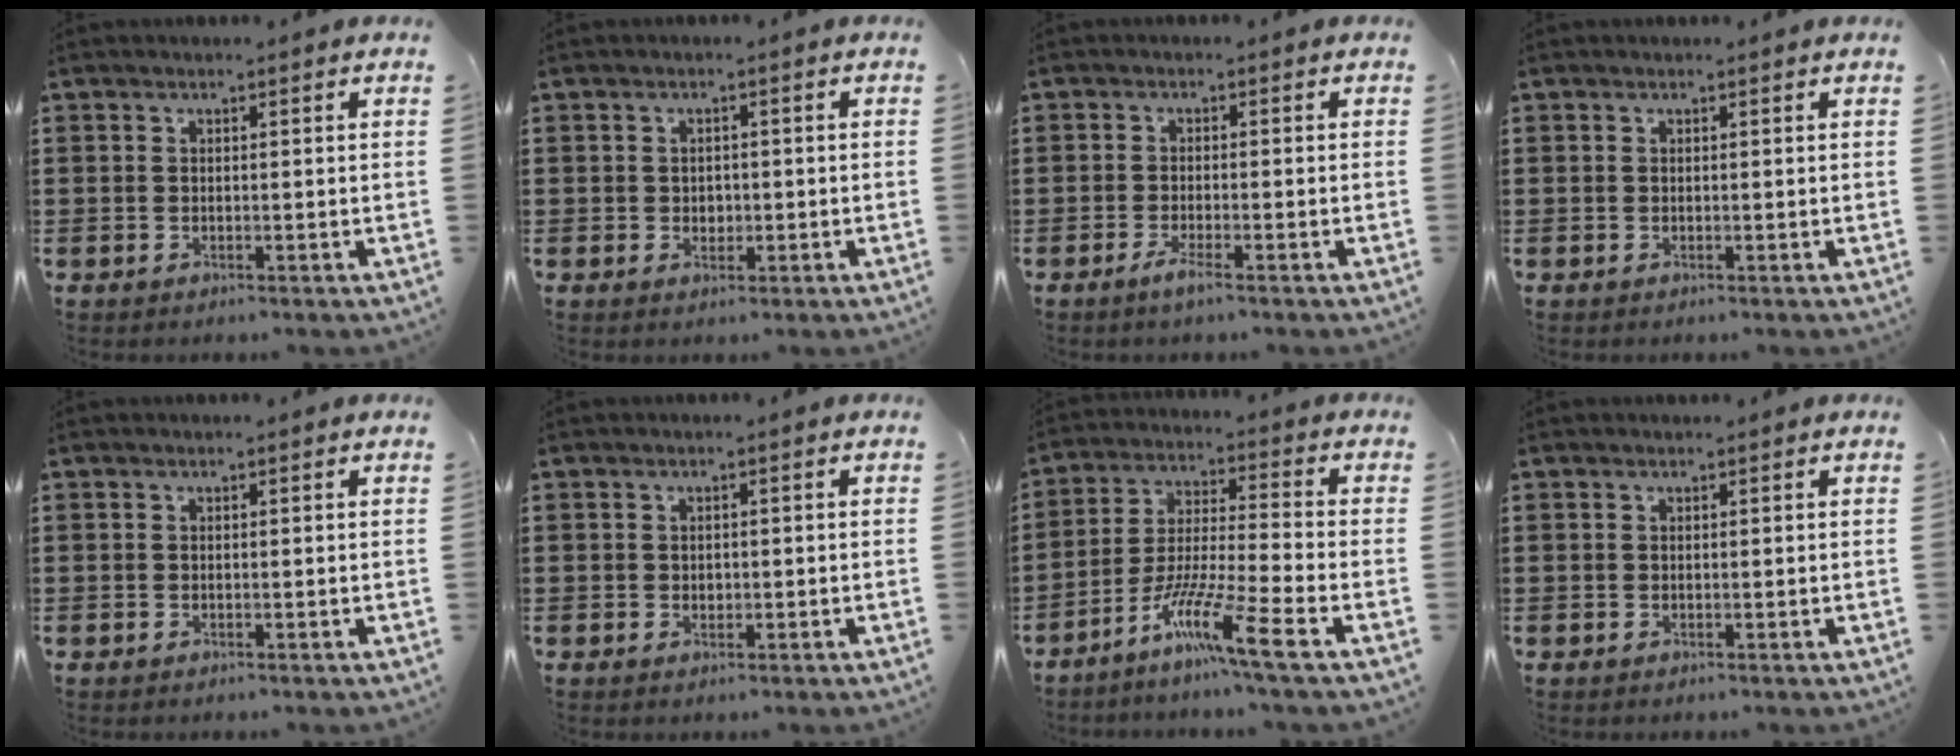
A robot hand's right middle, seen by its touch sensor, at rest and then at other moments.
{"total": 1.4, "force": [-0.1, 1.3, 0.6], "torque": [-0.014, 0.005, -0.004]}
{"total": 2.0, "force": [-1.3, 0.0, 1.5], "torque": [-0.033, -0.004, -0.026]}
{"total": 0.0}
{"total": 0.0}
{"total": 0.7, "force": [0.1, 0.7, 0.2], "torque": [-0.006, 0.004, 0.001]}
{"total": 10.0, "force": [-6.9, 0.1, 7.2], "torque": [-0.148, -0.010, -0.138]}
{"total": 0.0}